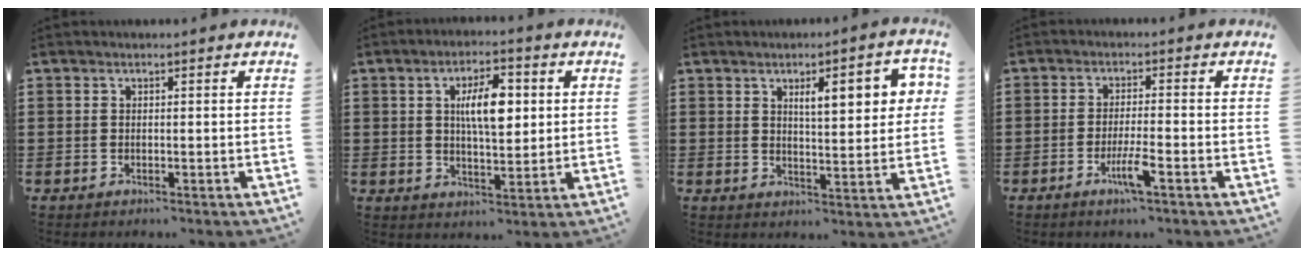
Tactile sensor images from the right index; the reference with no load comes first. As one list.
[{"total": 7.5, "force": [1.6, 2.9, 6.7], "torque": [-0.126, 0.008, 0.023]}, {"total": 6.8, "force": [2.6, 2.0, 6.0], "torque": [-0.087, -0.005, 0.036]}, {"total": 4.5, "force": [-2.3, 0.2, 3.8], "torque": [-0.076, -0.013, -0.043]}]